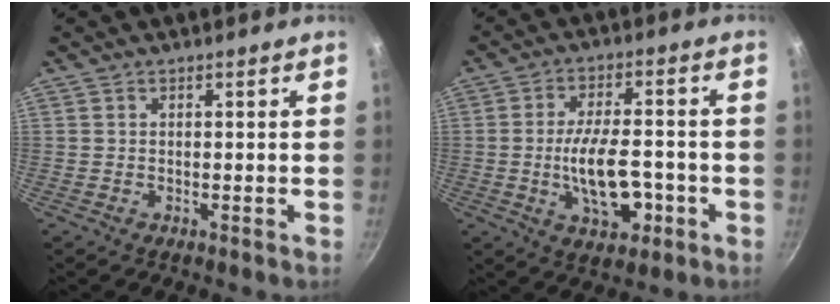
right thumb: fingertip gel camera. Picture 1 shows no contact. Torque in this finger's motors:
{"motor_torque": [2.60, 2.41, 1.52, -0.08, 0.39]}